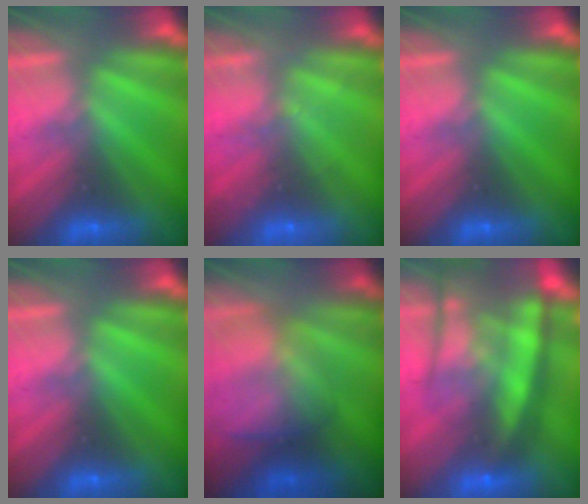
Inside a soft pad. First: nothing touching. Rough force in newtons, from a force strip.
{"total": 2.0}
{"total": 0.0}
{"total": 0.0}
{"total": 7.5}
{"total": 5.7}